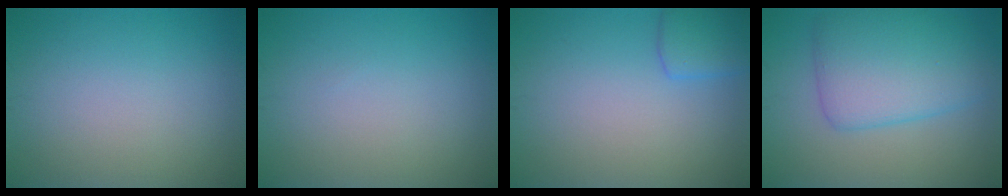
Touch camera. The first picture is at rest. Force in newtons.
{"total": 0.0}
{"total": 2.6, "press": 2.6, "slide": 0.1}
{"total": 6.0, "press": 6.0, "slide": 0.1}